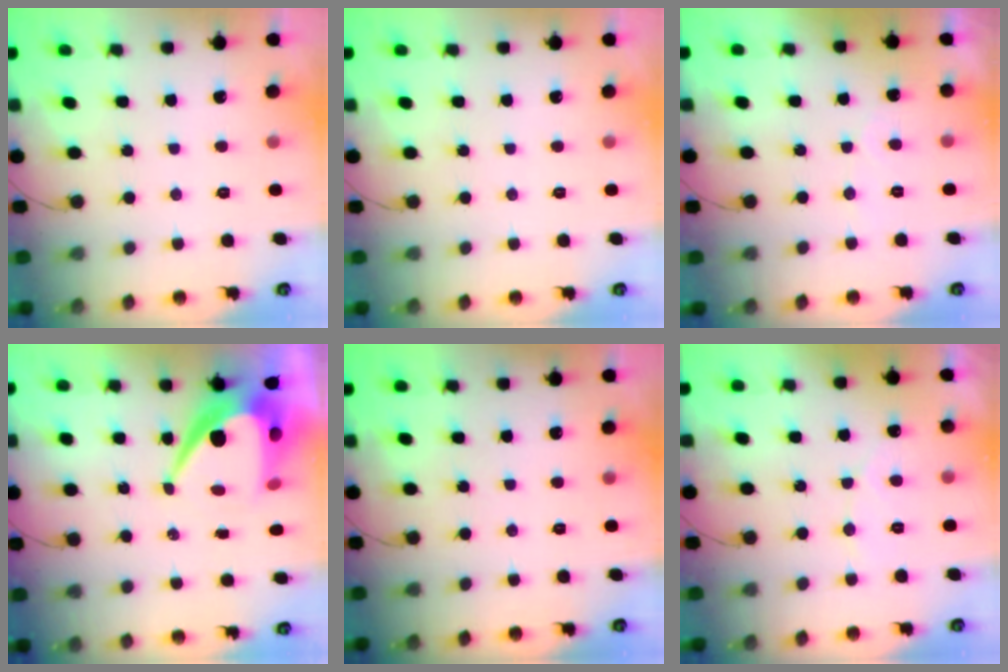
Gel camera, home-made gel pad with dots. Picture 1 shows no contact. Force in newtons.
{"total": 0.0}
{"total": 2.7, "press": 2.7, "slide": 0.1}
{"total": 11.0, "press": 11.0, "slide": 1.0}
{"total": 0.0}
{"total": 4.1, "press": 4.1, "slide": 0.3}